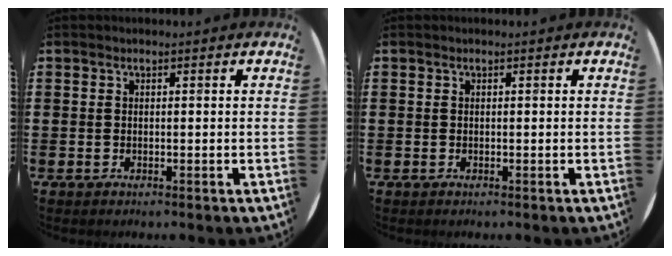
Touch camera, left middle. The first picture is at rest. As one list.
[{"total": 0.0}]